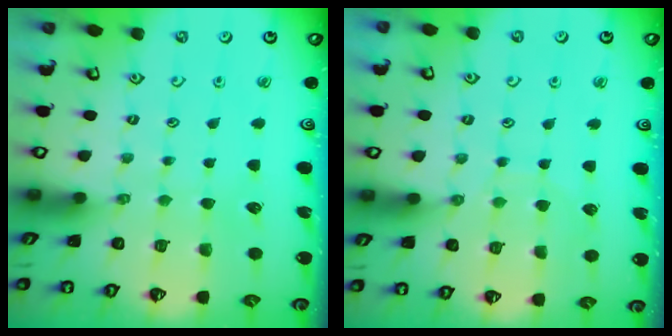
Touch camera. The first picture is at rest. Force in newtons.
{"total": 6.3, "press": 6.3, "slide": 0.6}